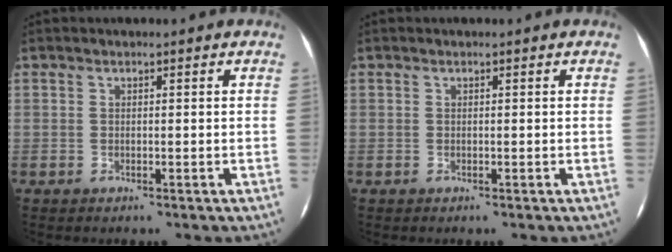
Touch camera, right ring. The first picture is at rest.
{"total": 0.0}